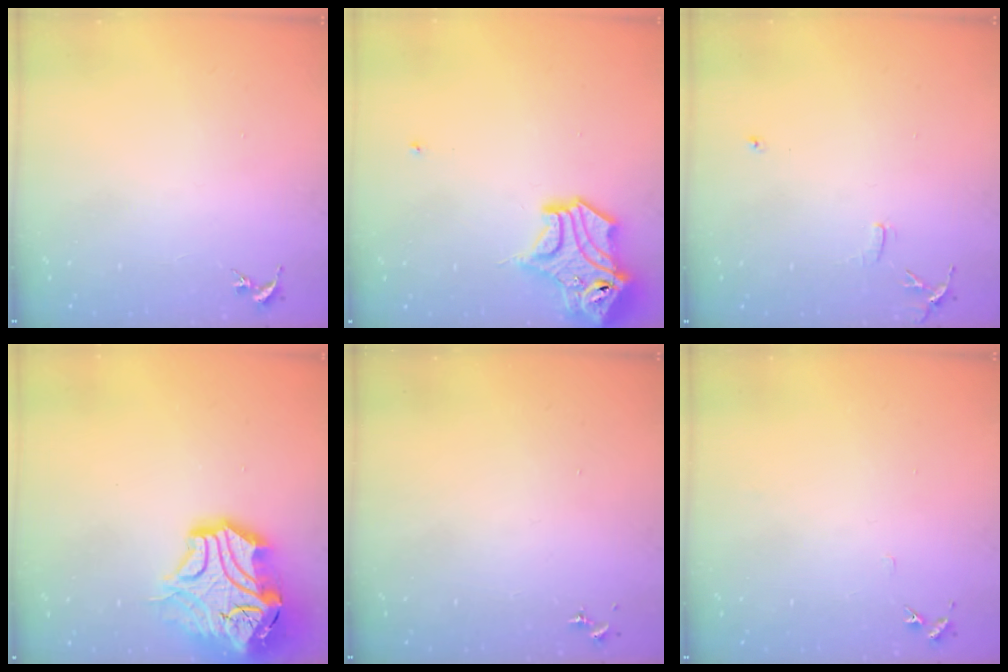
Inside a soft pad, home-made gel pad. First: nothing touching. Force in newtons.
{"total": 14.1, "press": 14.0, "slide": 1.9}
{"total": 6.2, "press": 6.1, "slide": 0.7}
{"total": 19.5, "press": 19.3, "slide": 2.9}
{"total": 0.0}
{"total": 4.0, "press": 4.0, "slide": 0.5}